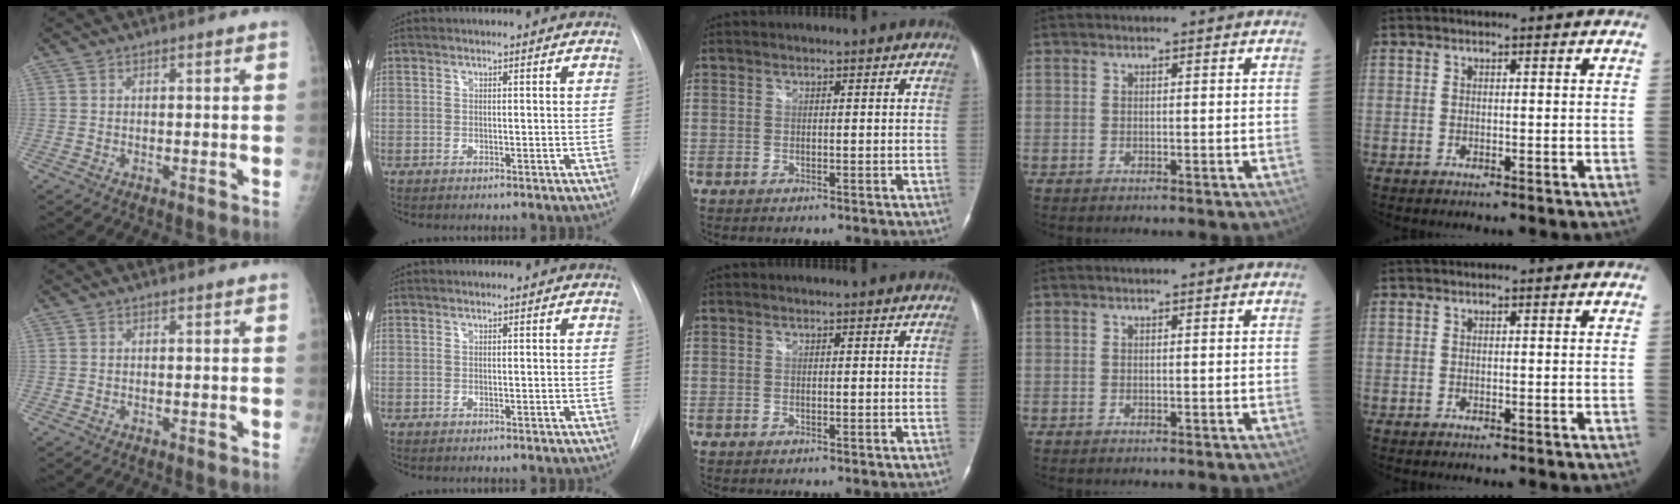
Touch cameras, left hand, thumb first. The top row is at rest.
{}